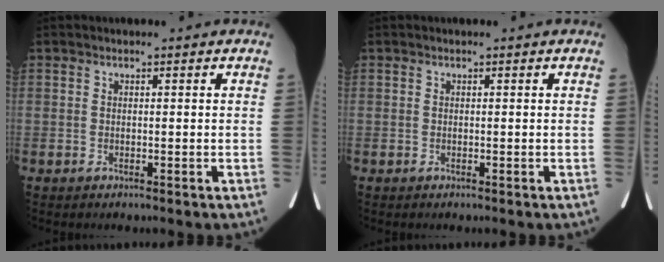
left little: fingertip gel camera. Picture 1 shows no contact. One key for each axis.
{"total": 0.0}